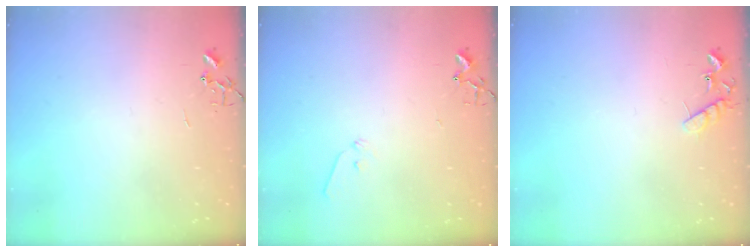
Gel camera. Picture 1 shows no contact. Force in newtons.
{"total": 6.3, "press": 6.3, "slide": 0.7}
{"total": 8.0, "press": 8.0, "slide": 0.4}